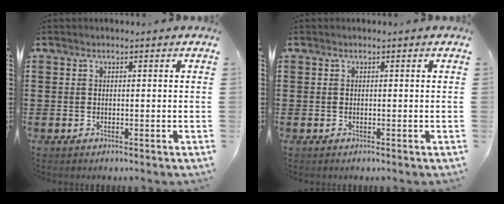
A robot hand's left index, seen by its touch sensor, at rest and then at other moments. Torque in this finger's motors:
{"motor_torque": [-0.06, 0.09, -0.01, 0.00]}